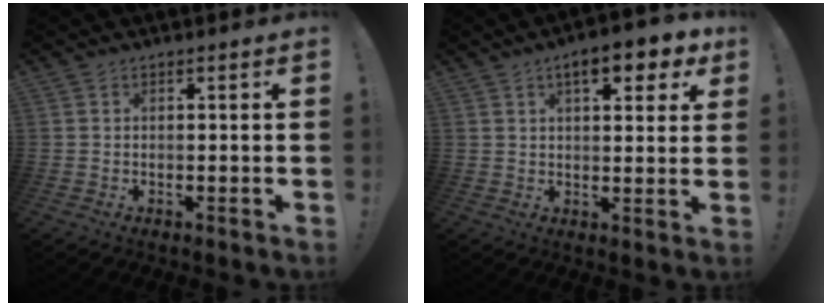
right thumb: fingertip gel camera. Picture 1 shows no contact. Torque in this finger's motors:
{"motor_torque": [0.25, 0.45, 0.91, 0.32, 0.02]}